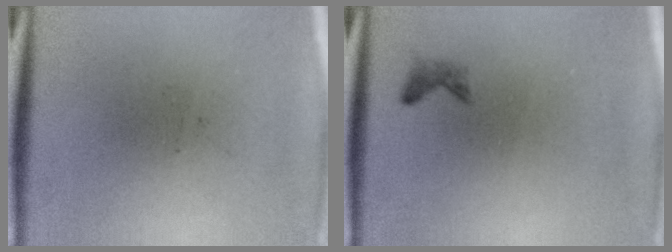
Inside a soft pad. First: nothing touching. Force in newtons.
{"total": 0.8}